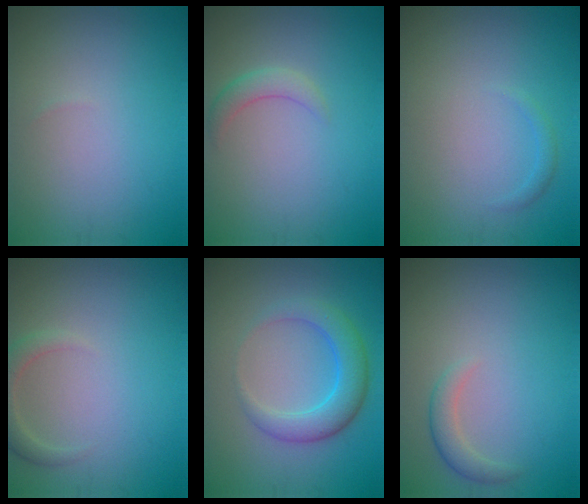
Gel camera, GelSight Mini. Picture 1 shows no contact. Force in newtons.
{"total": 1.7, "press": 1.7, "slide": 0.0}
{"total": 0.8, "press": 0.8, "slide": 0.1}
{"total": 2.0, "press": 2.0, "slide": 0.3}
{"total": 4.2, "press": 4.2, "slide": 0.1}
{"total": 1.8, "press": 1.7, "slide": 0.2}